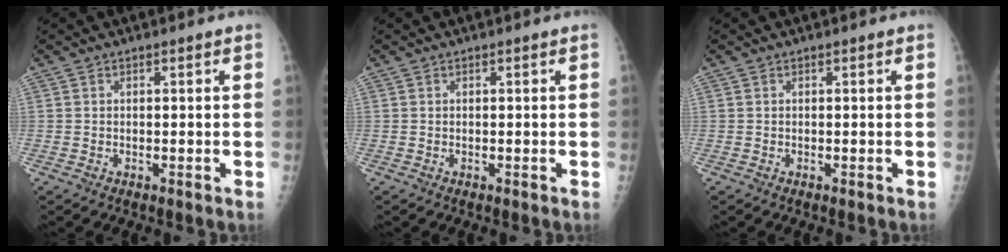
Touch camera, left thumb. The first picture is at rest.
{"total": 0.0}
{"total": 0.0}